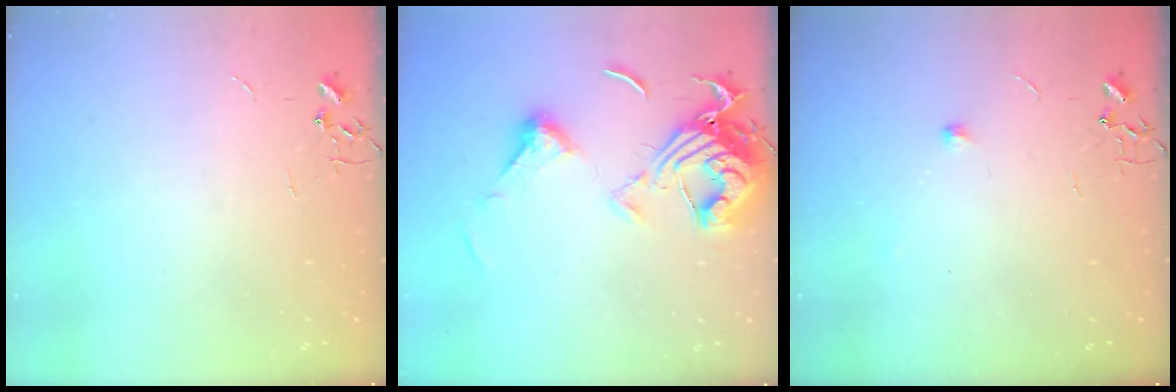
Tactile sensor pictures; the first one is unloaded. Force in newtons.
{"total": 15.4, "press": 15.3, "slide": 1.7}
{"total": 5.4, "press": 5.3, "slide": 1.0}